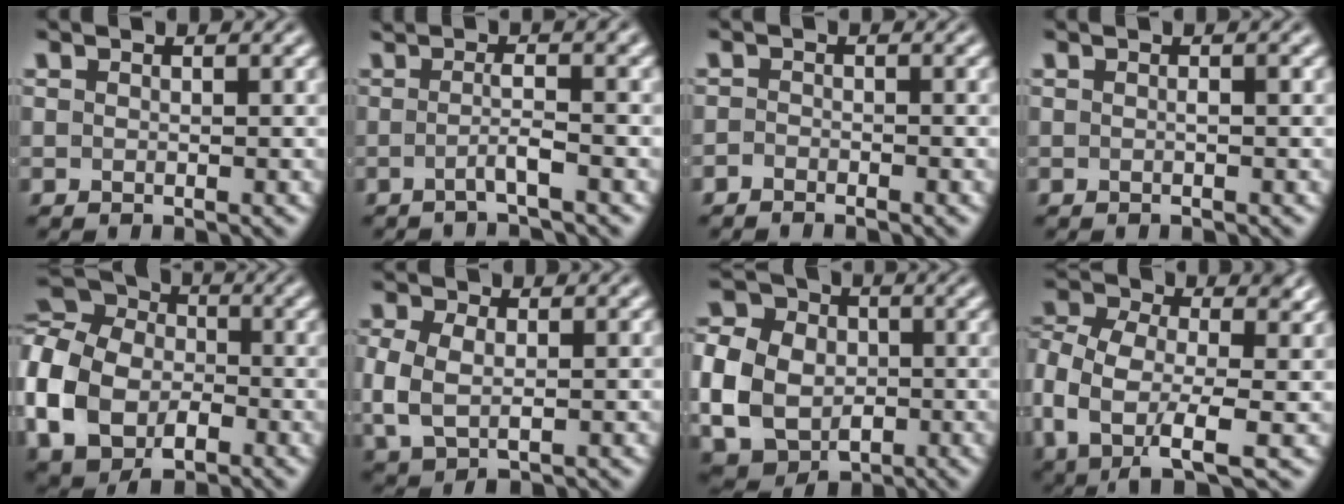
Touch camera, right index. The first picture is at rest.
{"total": 2.7, "force": [-1.2, -1.1, 2.1], "torque": [-0.027, 0.006, -0.022]}
{"total": 1.4, "force": [-1.3, -0.3, -0.2], "torque": [0.005, -0.010, -0.021]}
{"total": 0.7, "force": [-0.3, -0.2, 0.6], "torque": [-0.007, 0.004, -0.004]}
{"total": 11.8, "force": [0.3, 9.5, 7.0], "torque": [-0.139, -0.017, 0.002]}
{"total": 3.9, "force": [-0.2, 2.6, 2.9], "torque": [-0.079, -0.015, 0.011]}
{"total": 11.7, "force": [-0.8, 10.1, 5.9], "torque": [-0.136, -0.046, -0.003]}
{"total": 8.0, "force": [-0.9, 5.1, 6.1], "torque": [-0.154, -0.044, 0.000]}